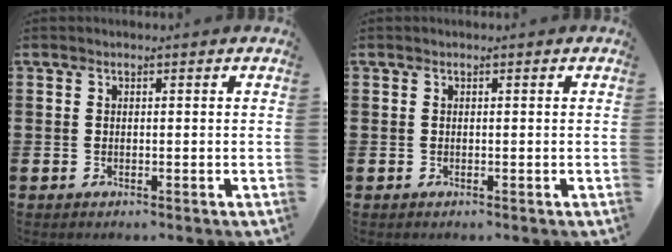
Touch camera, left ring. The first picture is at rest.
{"total": 0.0}